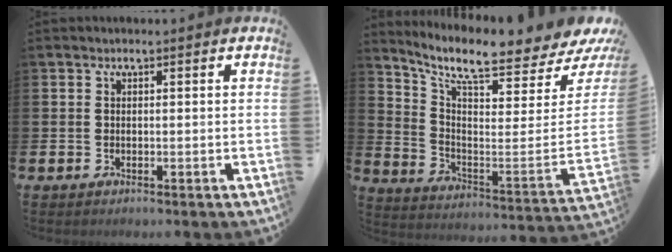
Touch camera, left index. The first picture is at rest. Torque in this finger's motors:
{"motor_torque": [0.28, -1.02, 1.06, 0.21]}